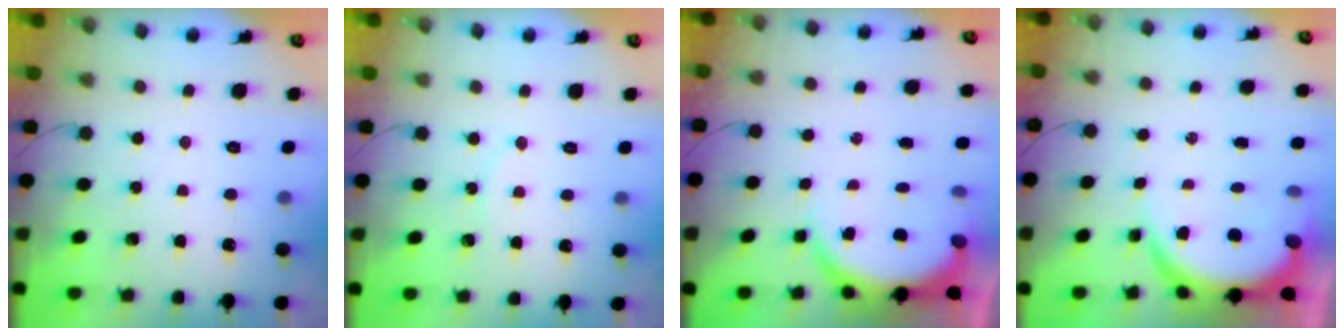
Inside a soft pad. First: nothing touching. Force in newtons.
{"total": 4.7, "press": 4.6, "slide": 0.6}
{"total": 6.2, "press": 6.1, "slide": 0.5}
{"total": 6.8, "press": 6.7, "slide": 0.9}